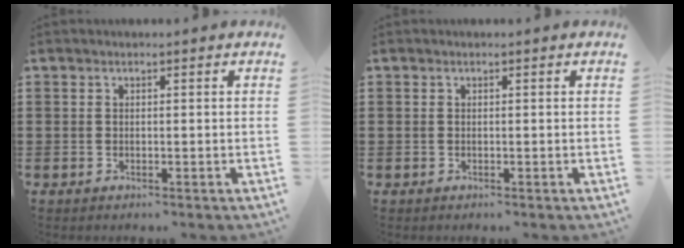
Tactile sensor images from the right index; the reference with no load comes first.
{"total": 0.0}